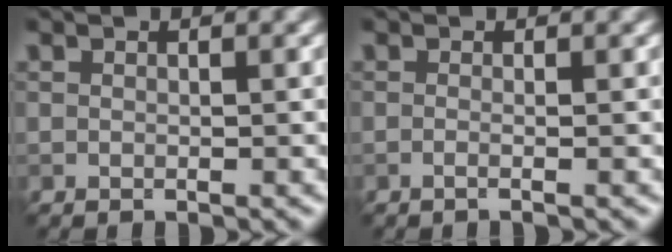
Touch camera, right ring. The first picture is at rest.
{"total": 1.3, "force": [0.0, 0.6, 1.1], "torque": [0.001, -0.010, -0.019]}